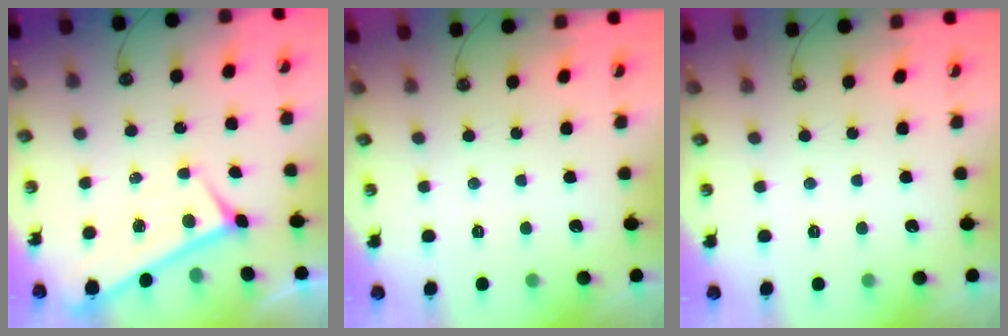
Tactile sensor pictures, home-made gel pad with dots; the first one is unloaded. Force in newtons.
{"total": 0.0}
{"total": 0.0}